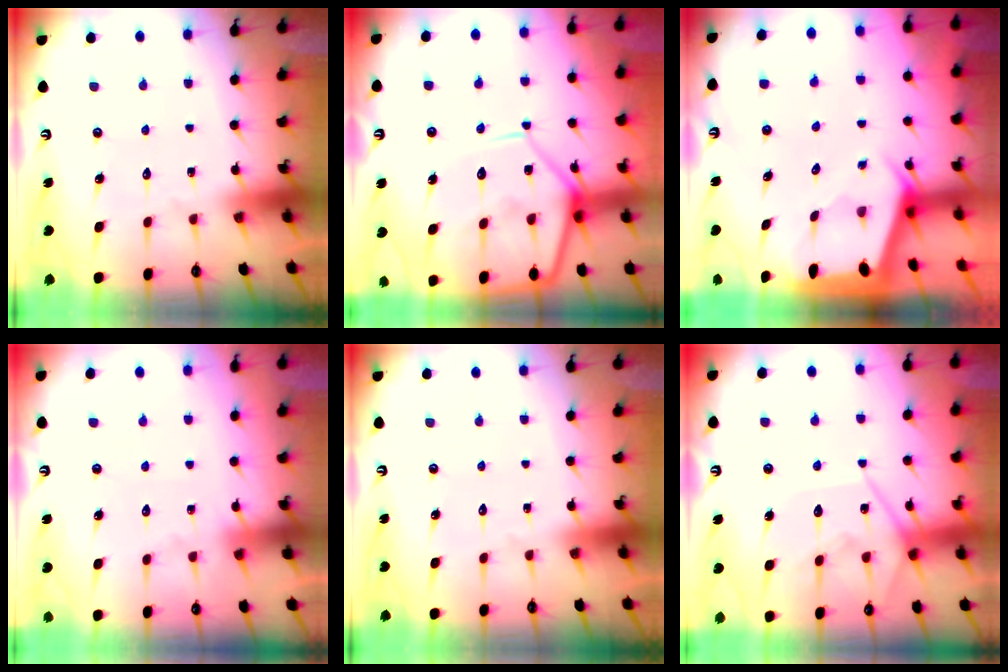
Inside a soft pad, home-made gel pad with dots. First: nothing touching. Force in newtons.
{"total": 16.2, "press": 16.1, "slide": 1.8}
{"total": 1.9, "press": 1.9, "slide": 0.2}
{"total": 4.6, "press": 4.5, "slide": 0.6}
{"total": 0.0}
{"total": 12.0, "press": 11.9, "slide": 1.4}